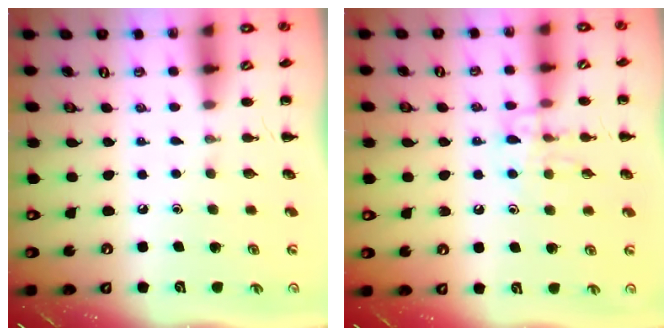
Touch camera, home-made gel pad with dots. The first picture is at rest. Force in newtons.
{"total": 10.4, "press": 10.3, "slide": 1.0}